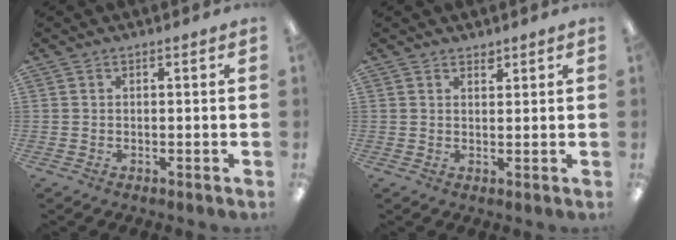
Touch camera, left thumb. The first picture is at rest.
{"total": 1.8, "force": [1.6, 0.7, 0.3], "torque": [0.002, -0.007, 0.029]}